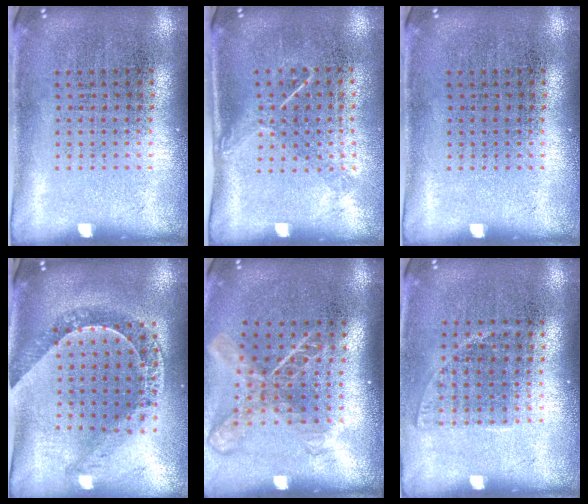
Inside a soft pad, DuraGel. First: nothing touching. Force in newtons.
{"total": 1.3, "press": 1.0, "slide": 0.9}
{"total": 0.0}
{"total": 1.2, "press": 1.2, "slide": 0.2}
{"total": 2.0, "press": 1.4, "slide": 1.3}
{"total": 1.0, "press": 0.9, "slide": 0.5}